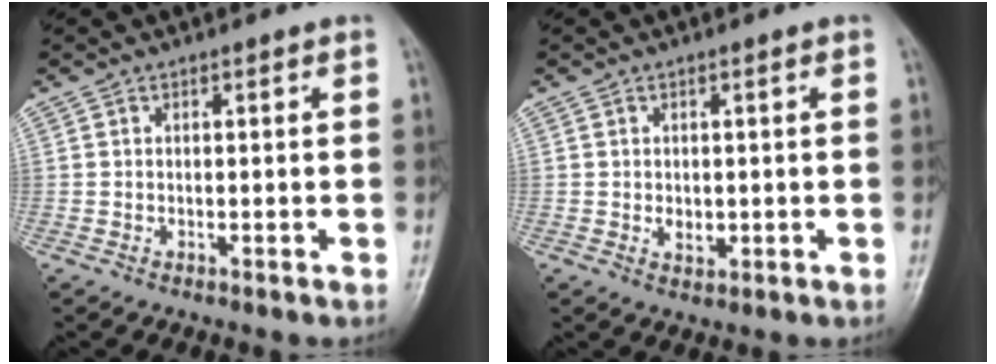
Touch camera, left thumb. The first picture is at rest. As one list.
[{"total": 2.3, "force": [-0.1, 1.7, 1.6], "torque": [-0.017, -0.003, 0.004]}]